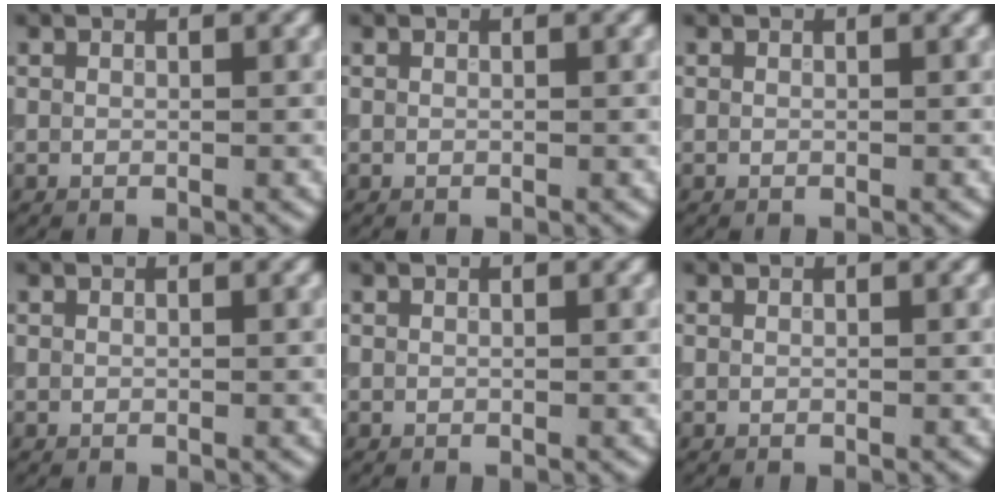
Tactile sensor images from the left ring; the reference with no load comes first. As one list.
[{"total": 0.0}, {"total": 0.0}, {"total": 0.0}, {"total": 0.0}, {"total": 0.0}]